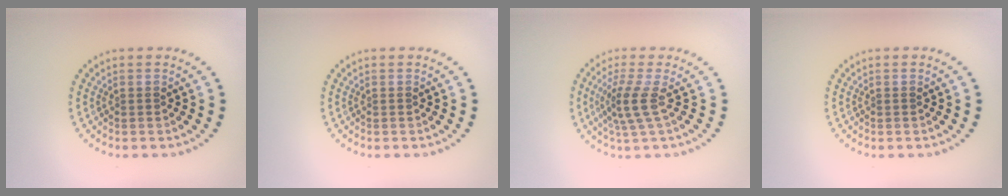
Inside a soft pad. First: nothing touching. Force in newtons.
{"total": 0.0}
{"total": 2.9, "press": 2.3, "slide": 1.8}
{"total": 0.0}